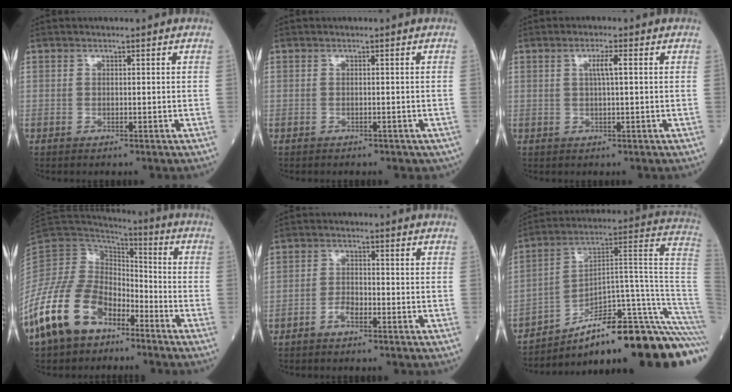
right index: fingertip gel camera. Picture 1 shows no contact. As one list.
[{"total": 2.8, "force": [-2.2, 1.4, 1.1], "torque": [-0.015, -0.002, -0.018]}, {"total": 2.5, "force": [0.5, 0.0, 2.4], "torque": [-0.044, 0.001, 0.008]}, {"total": 14.9, "force": [-9.1, 8.6, 8.0], "torque": [-0.195, 0.013, -0.183]}, {"total": 2.4, "force": [-1.5, 1.0, 1.4], "torque": [-0.024, 0.005, -0.029]}, {"total": 27.0, "force": [-19.5, 2.9, 18.4], "torque": [-0.152, 0.038, -0.286]}]